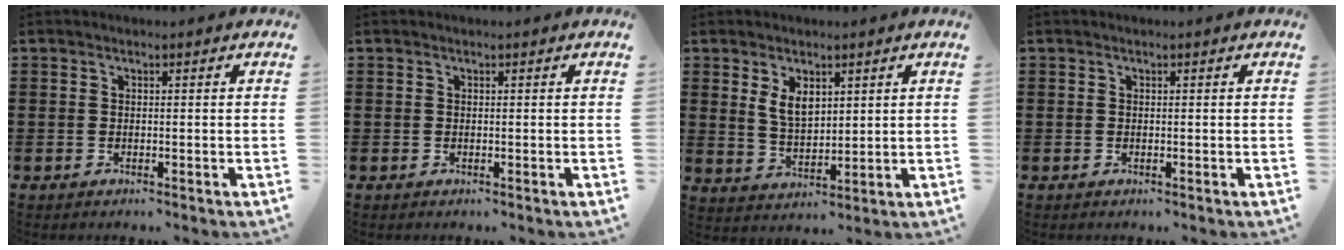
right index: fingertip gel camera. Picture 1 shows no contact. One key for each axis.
{"total": 0.0}
{"total": 4.5, "fx": 2.1, "fy": 2.5, "fz": 3.1, "tx": -0.060, "ty": 0.003, "tz": 0.037}
{"total": 0.0}